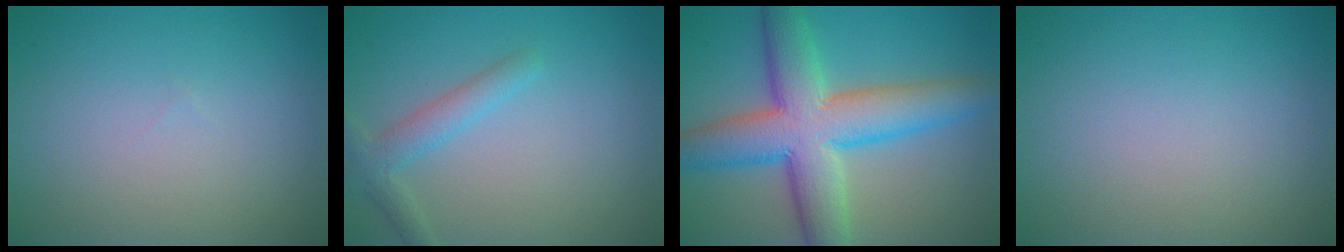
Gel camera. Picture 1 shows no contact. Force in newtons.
{"total": 2.5, "press": 2.5, "slide": 0.2}
{"total": 10.2, "press": 10.2, "slide": 0.2}
{"total": 0.0}